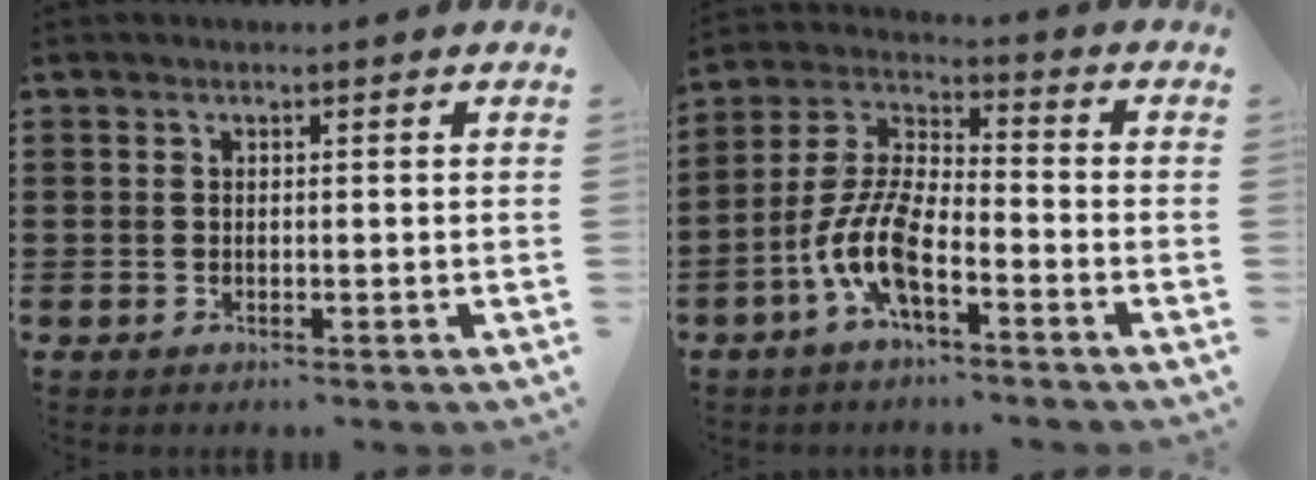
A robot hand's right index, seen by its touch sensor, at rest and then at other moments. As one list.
[{"total": 9.0, "force": [-4.6, 3.0, 7.2], "torque": [-0.184, -0.014, -0.095]}]